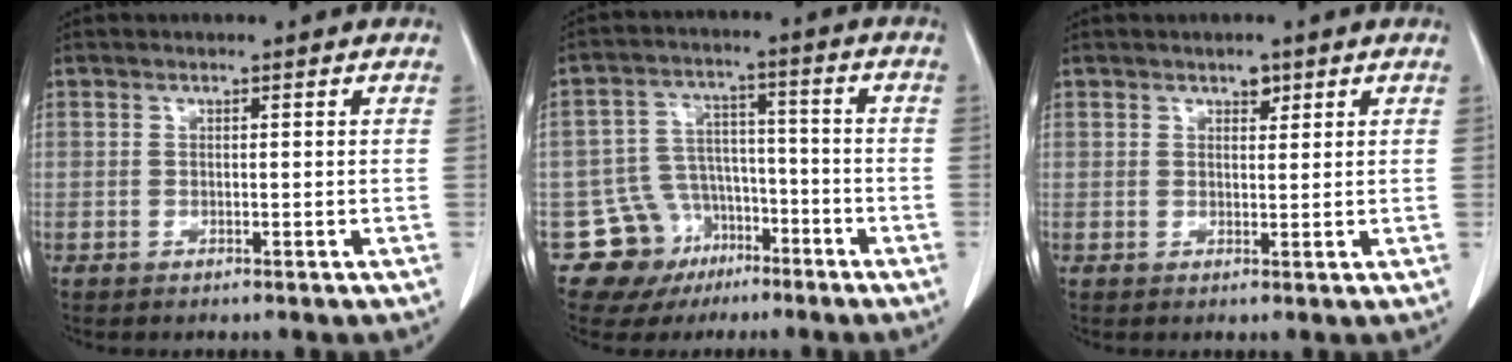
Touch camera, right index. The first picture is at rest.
{"total": 11.1, "force": [-6.0, 9.1, 1.8], "torque": [-0.030, 0.048, -0.082]}
{"total": 1.5, "force": [1.0, 0.9, 0.7], "torque": [-0.014, -0.002, 0.013]}